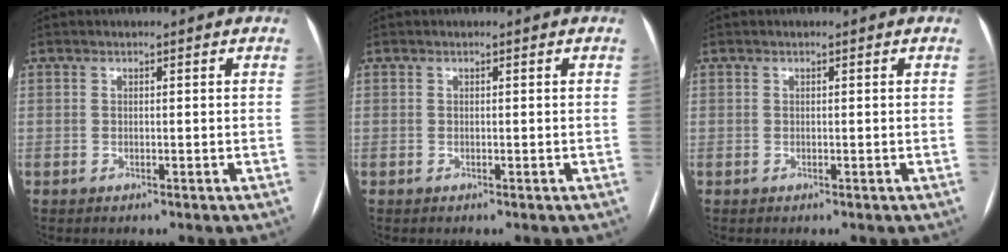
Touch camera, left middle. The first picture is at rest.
{"total": 0.0}
{"total": 0.0}